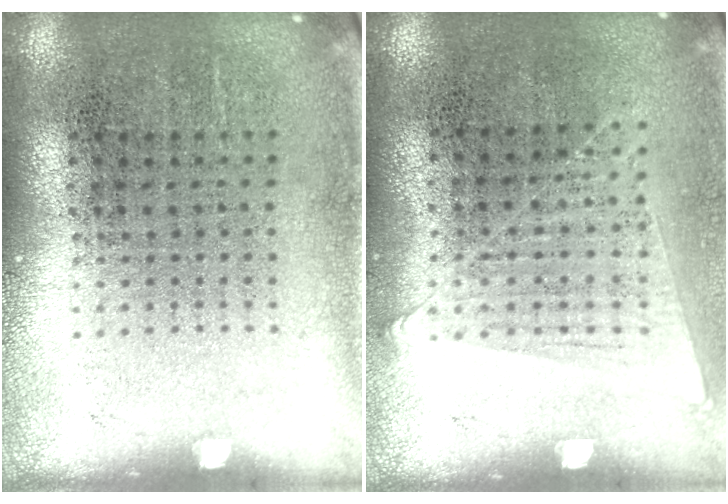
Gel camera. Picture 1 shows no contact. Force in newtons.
{"total": 1.0, "press": 0.9, "slide": 0.4}